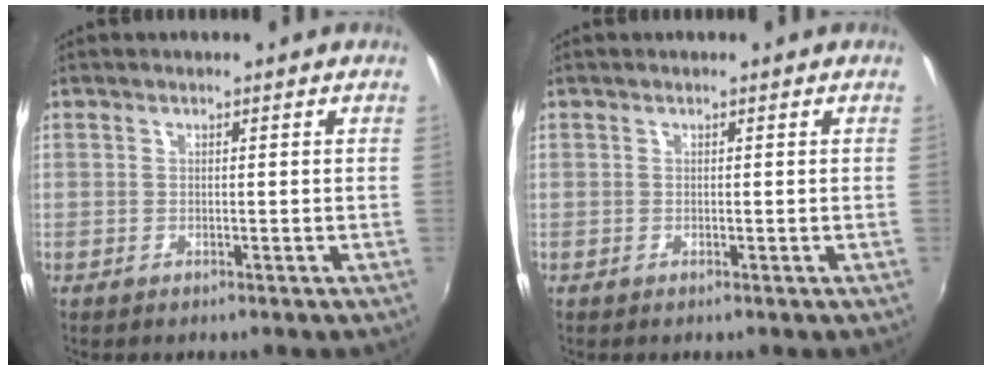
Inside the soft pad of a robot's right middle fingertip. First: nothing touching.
{"total": 0.0}